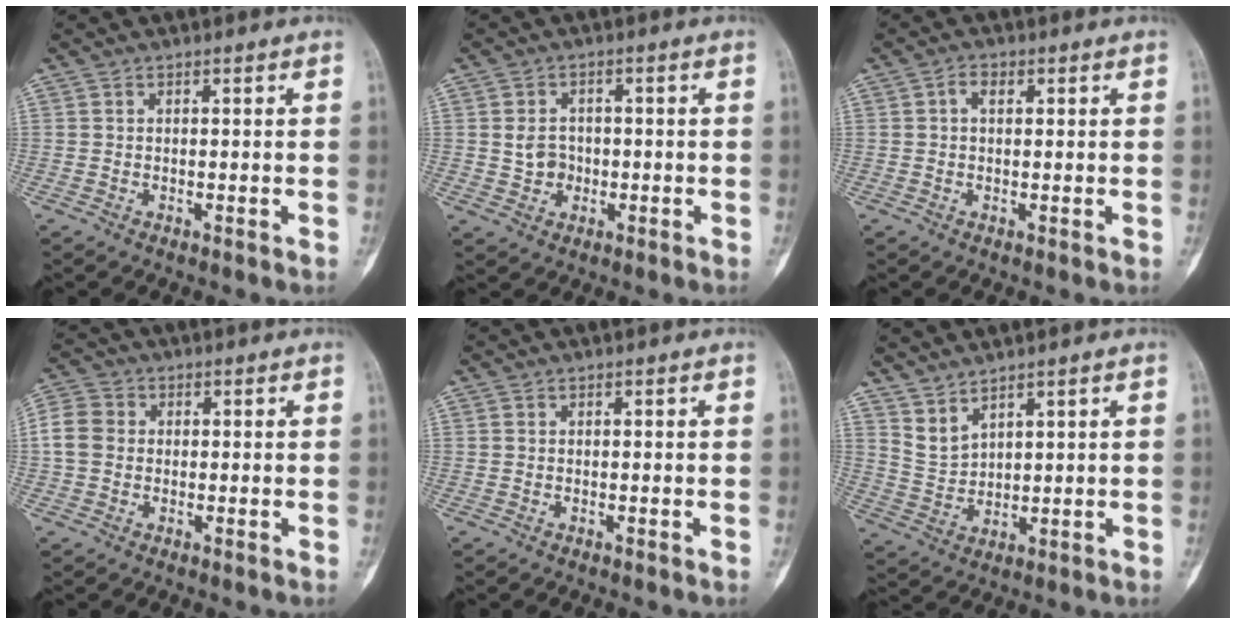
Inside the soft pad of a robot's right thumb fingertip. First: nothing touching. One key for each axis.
{"total": 4.1, "fx": -0.3, "fy": 3.6, "fz": 2.0, "tx": -0.010, "ty": 0.005, "tz": -0.005}
{"total": 2.3, "fx": 0.7, "fy": 1.5, "fz": 1.7, "tx": -0.027, "ty": 0.006, "tz": 0.011}
{"total": 6.7, "fx": 0.2, "fy": 5.7, "fz": 3.4, "tx": -0.070, "ty": 0.017, "tz": 0.000}
{"total": 0.0}
{"total": 4.6, "fx": 3.9, "fy": 1.4, "fz": 2.0, "tx": -0.035, "ty": -0.031, "tz": 0.092}